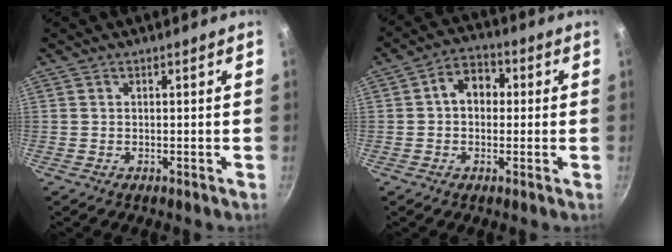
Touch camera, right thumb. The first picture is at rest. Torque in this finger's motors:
{"motor_torque": [0.75, 1.31, 0.62, -0.10, 0.16]}